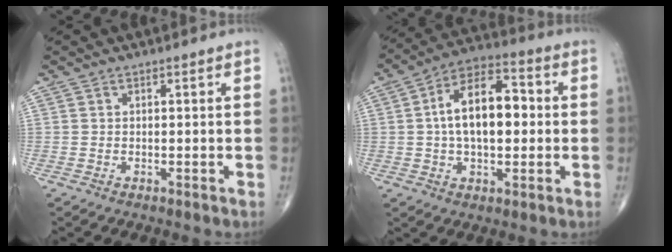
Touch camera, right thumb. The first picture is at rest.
{"total": 14.6, "force": [0.7, 8.0, 12.2], "torque": [-0.186, 0.028, 0.003]}